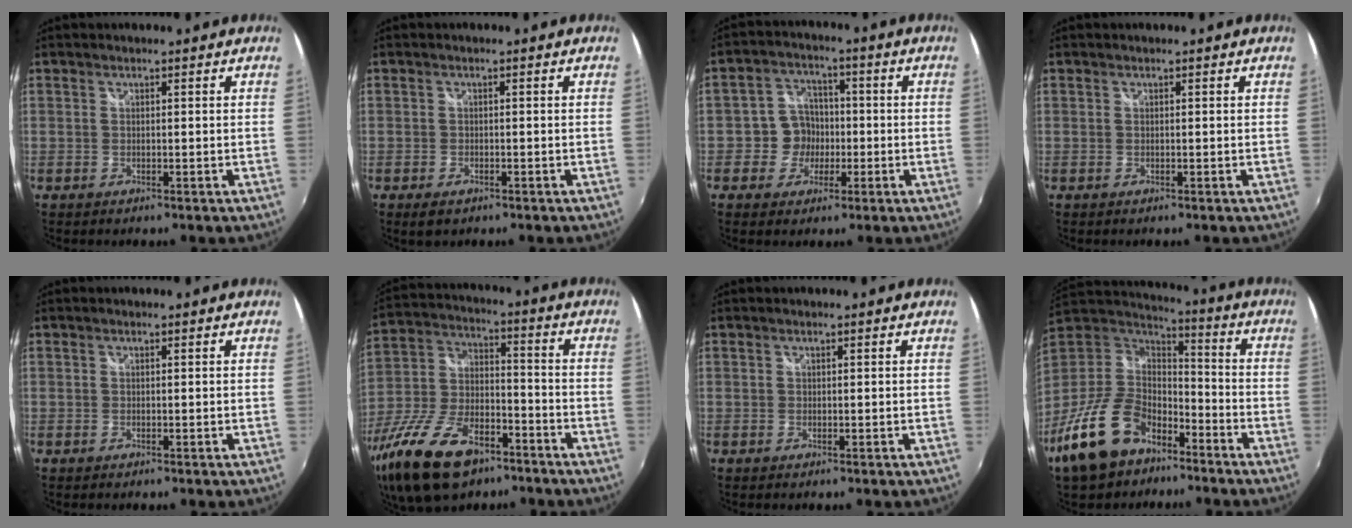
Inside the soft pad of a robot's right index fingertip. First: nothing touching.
{"total": 2.5, "force": [-1.5, 1.4, 1.4], "torque": [-0.029, -0.006, -0.021]}
{"total": 6.2, "force": [-1.6, 5.8, 1.4], "torque": [-0.027, 0.023, -0.025]}
{"total": 0.0}
{"total": 0.0}
{"total": 21.7, "force": [-13.4, 10.3, 13.6], "torque": [-0.294, -0.017, -0.230]}
{"total": 0.0}
{"total": 20.6, "force": [-12.1, 12.5, 11.0], "torque": [-0.256, 0.002, -0.198]}